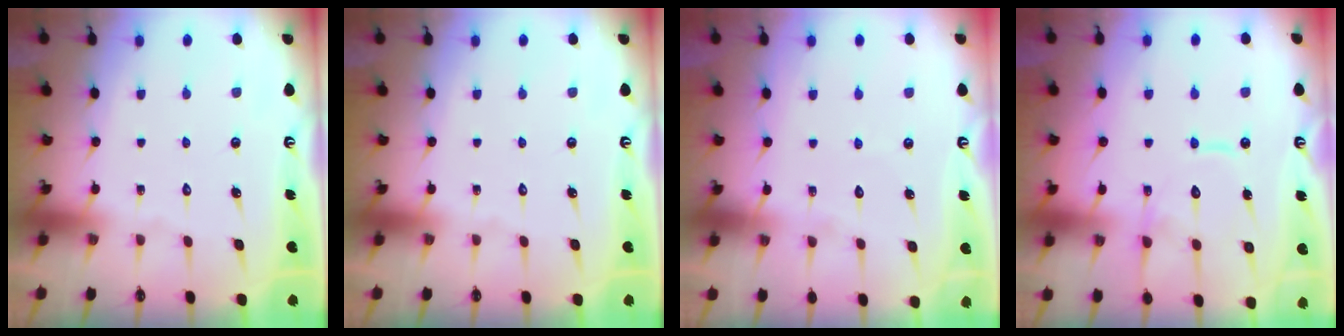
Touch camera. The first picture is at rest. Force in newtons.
{"total": 0.0}
{"total": 2.3, "press": 2.3, "slide": 0.2}
{"total": 11.7, "press": 11.7, "slide": 1.0}